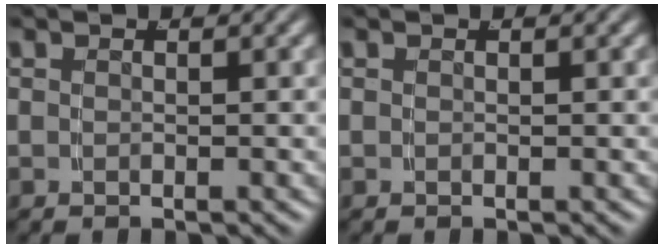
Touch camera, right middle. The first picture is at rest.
{"total": 0.0}